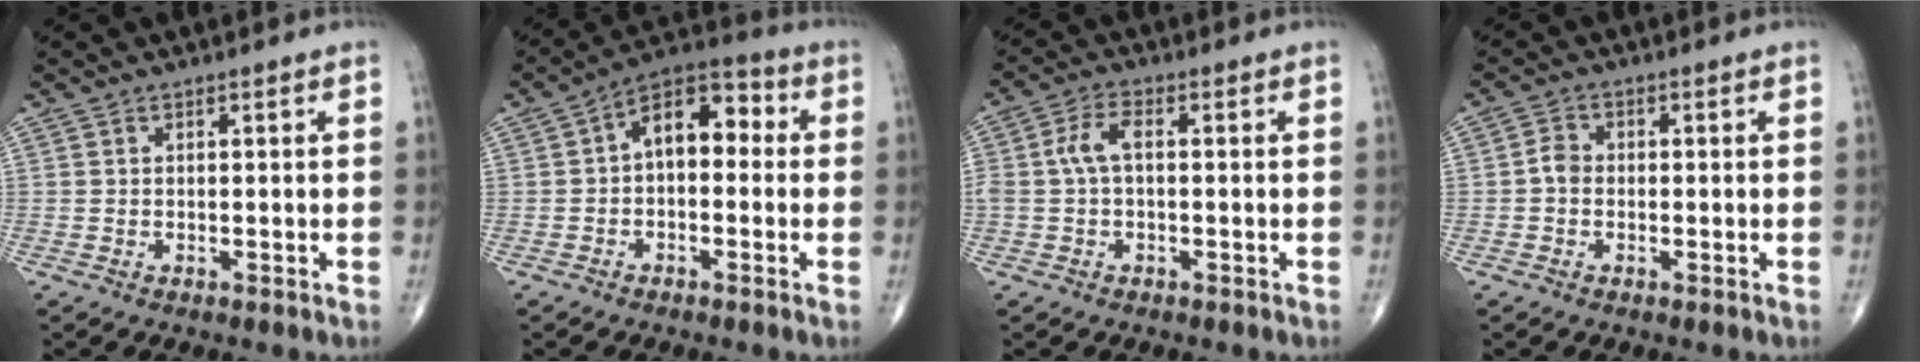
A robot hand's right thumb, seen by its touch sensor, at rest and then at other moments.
{"total": 9.9, "force": [0.6, 5.9, 7.9], "torque": [-0.095, 0.036, -0.008]}
{"total": 4.8, "force": [0.2, 2.5, 4.1], "torque": [-0.095, 0.017, 0.002]}
{"total": 2.4, "force": [-0.5, 1.9, 1.4], "torque": [-0.019, 0.008, -0.017]}